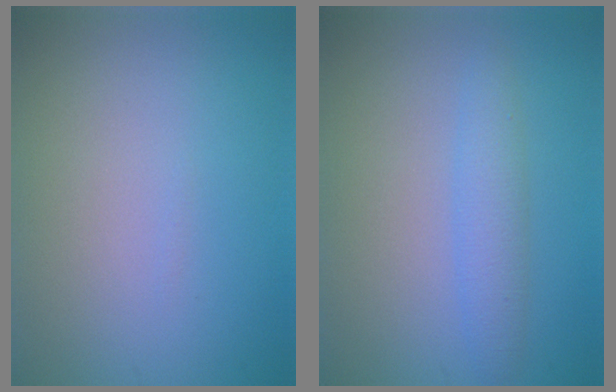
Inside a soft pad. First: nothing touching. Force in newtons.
{"total": 2.5, "press": 2.5, "slide": 0.1}